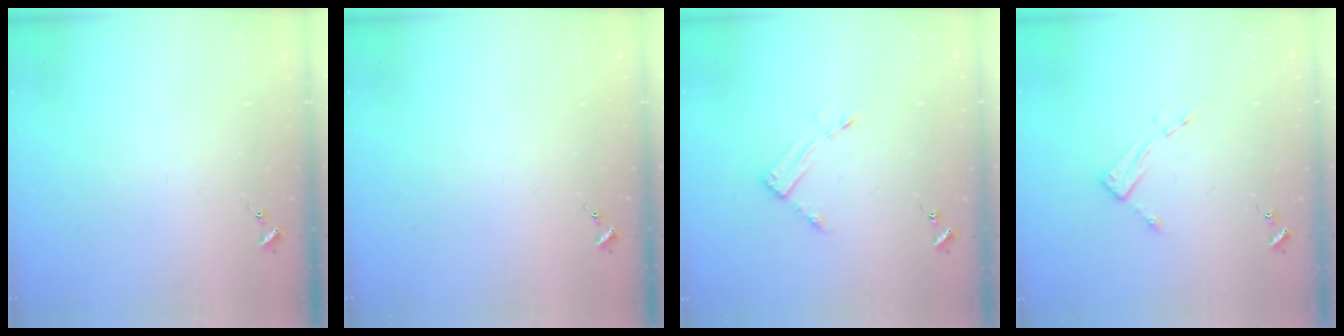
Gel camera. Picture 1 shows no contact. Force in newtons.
{"total": 0.0}
{"total": 3.5, "press": 3.5, "slide": 0.4}
{"total": 4.4, "press": 4.4, "slide": 0.2}